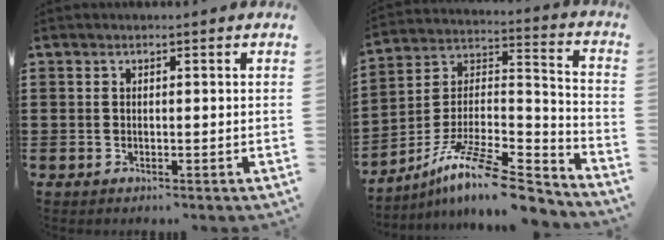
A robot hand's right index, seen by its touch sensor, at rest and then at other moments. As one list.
[{"total": 13.0, "force": [-10.2, 2.5, 7.7], "torque": [-0.134, 0.022, -0.192]}]